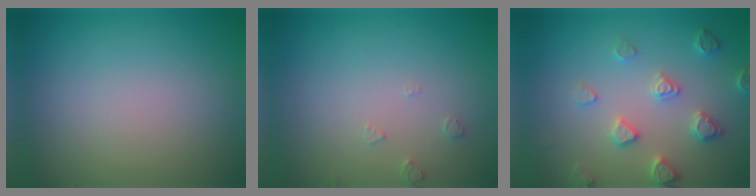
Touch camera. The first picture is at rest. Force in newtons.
{"total": 0.9, "press": 0.9, "slide": 0.2}
{"total": 3.2, "press": 3.2, "slide": 0.8}